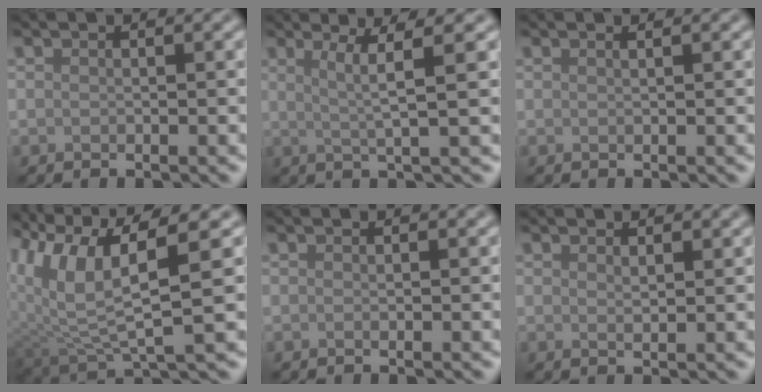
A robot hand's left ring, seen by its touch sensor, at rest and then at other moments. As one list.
[{"total": 3.5, "force": [1.2, 0.4, 3.3], "torque": [-0.055, 0.000, 0.024]}, {"total": 0.6, "force": [0.5, 0.2, 0.4], "torque": [-0.001, 0.000, 0.004]}, {"total": 8.7, "force": [3.3, 2.8, 7.5], "torque": [-0.161, 0.002, 0.067]}, {"total": 0.0}, {"total": 1.0, "force": [0.7, 0.3, 0.7], "torque": [-0.012, -0.003, 0.014]}]